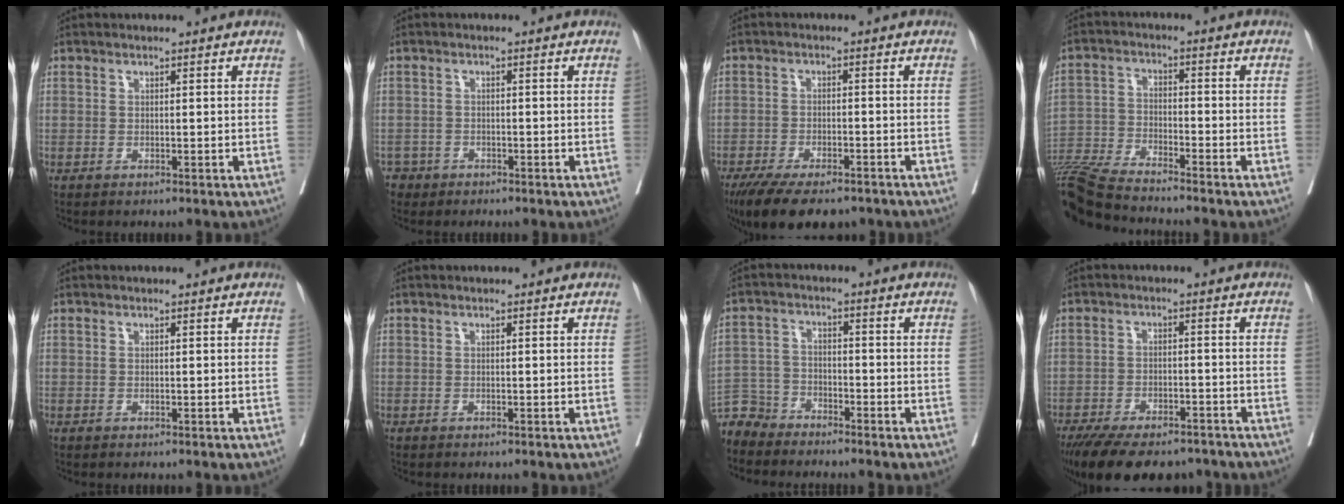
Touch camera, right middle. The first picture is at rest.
{"total": 2.5, "force": [-1.8, 1.7, -0.3], "torque": [0.002, 0.007, -0.034]}
{"total": 12.7, "force": [-9.7, 4.4, 6.8], "torque": [-0.116, -0.015, -0.146]}
{"total": 12.6, "force": [-11.8, -0.4, 4.7], "torque": [-0.084, -0.015, -0.211]}
{"total": 0.0}
{"total": 0.0}
{"total": 5.7, "force": [-5.4, 1.7, -0.7], "torque": [0.017, 0.002, -0.110]}
{"total": 16.2, "force": [-13.0, 6.1, 7.5], "torque": [-0.155, -0.015, -0.185]}